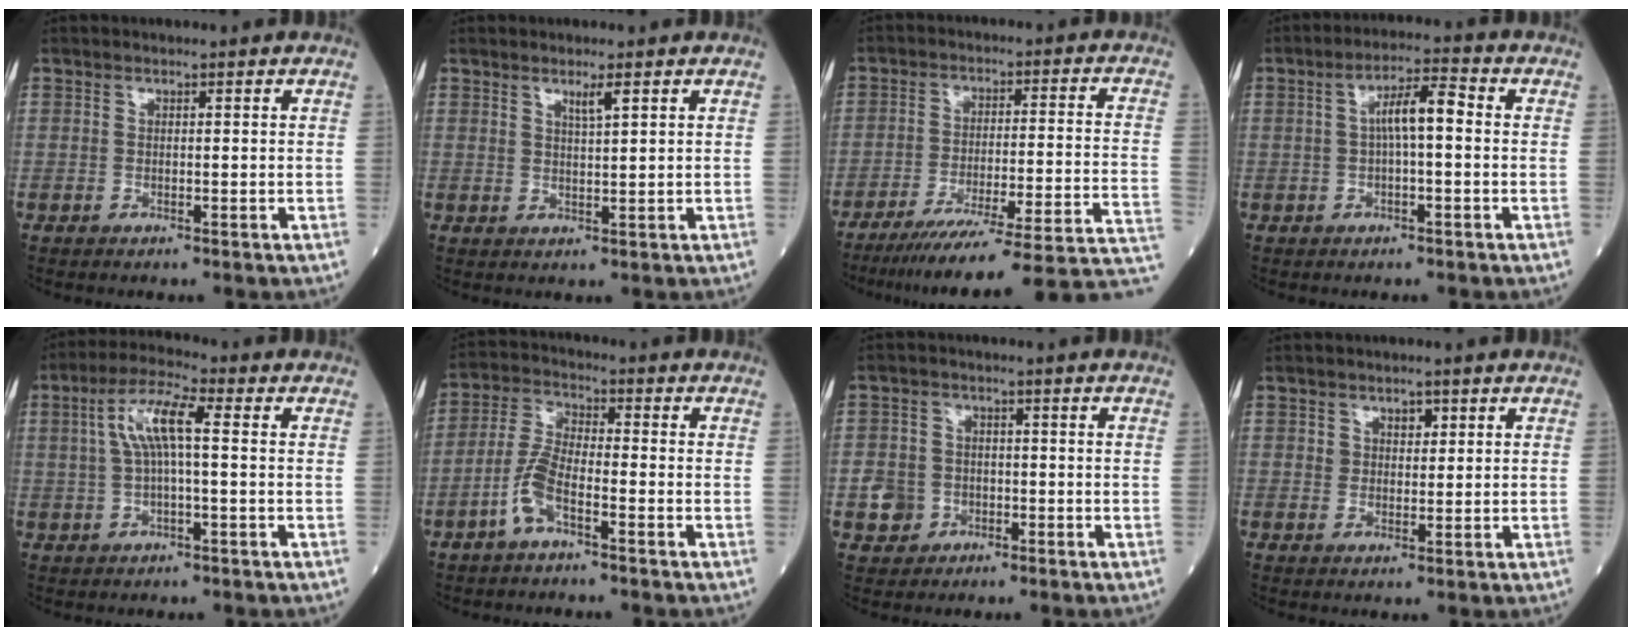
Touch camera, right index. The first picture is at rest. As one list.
[{"total": 2.3, "force": [1.4, 0.0, 1.8], "torque": [-0.036, -0.003, 0.026]}, {"total": 21.0, "force": [-17.1, -0.8, 12.1], "torque": [-0.118, -0.008, -0.240]}, {"total": 5.5, "force": [0.3, 1.0, 5.4], "torque": [-0.093, 0.020, 0.003]}, {"total": 7.3, "force": [1.1, 1.3, 7.1], "torque": [-0.146, 0.024, 0.020]}, {"total": 6.3, "force": [-3.2, 1.8, 5.1], "torque": [-0.118, 0.005, -0.067]}, {"total": 4.4, "force": [-1.6, 4.0, 0.9], "torque": [-0.016, 0.009, -0.022]}, {"total": 2.5, "force": [1.2, 1.8, 1.3], "torque": [-0.016, 0.002, 0.019]}]